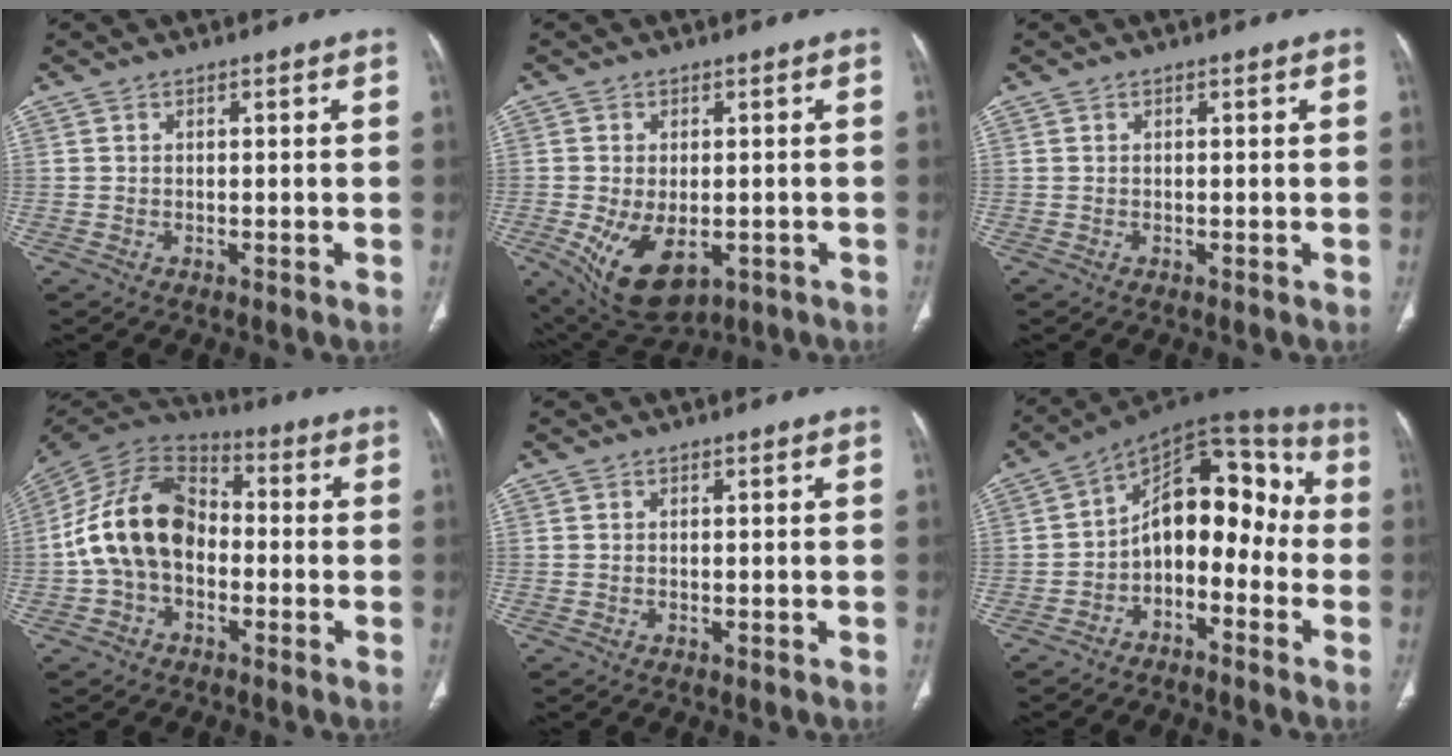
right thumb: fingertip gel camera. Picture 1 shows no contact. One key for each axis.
{"total": 10.9, "fx": -3.4, "fy": 6.3, "fz": 8.2, "tx": -0.137, "ty": -0.007, "tz": -0.035}
{"total": 0.0}
{"total": 16.2, "fx": -1.9, "fy": 11.3, "fz": 11.5, "tx": -0.205, "ty": 0.040, "tz": -0.044}
{"total": 0.0}
{"total": 15.0, "fx": -3.1, "fy": 9.2, "fz": 11.4, "tx": -0.130, "ty": 0.084, "tz": -0.061}